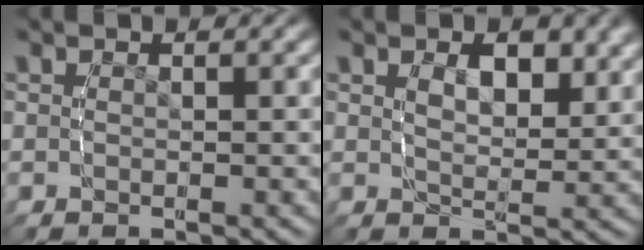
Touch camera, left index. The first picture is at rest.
{"total": 2.8, "force": [1.4, 1.4, 2.1], "torque": [-0.035, -0.012, 0.024]}